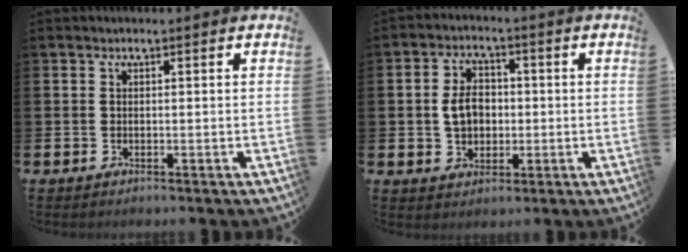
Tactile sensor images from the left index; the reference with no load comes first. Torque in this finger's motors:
{"motor_torque": [0.71, -0.42, 0.21, 0.15]}